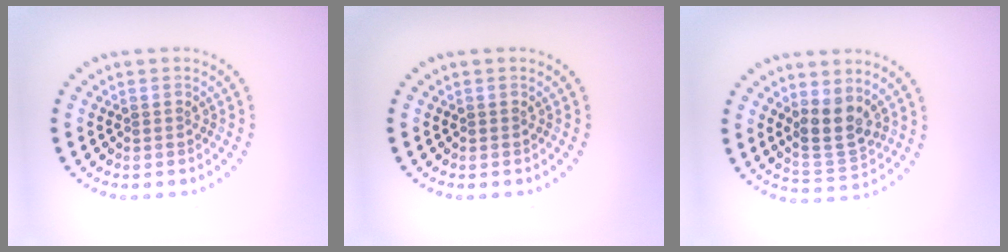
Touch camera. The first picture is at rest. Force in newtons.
{"total": 0.0}
{"total": 3.5, "press": 3.1, "slide": 1.6}